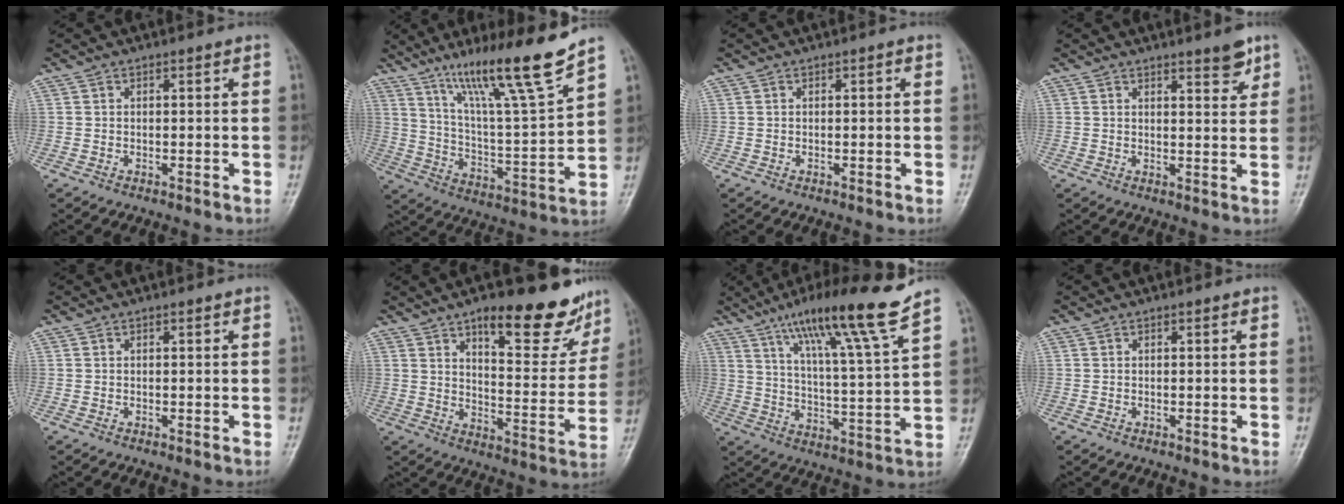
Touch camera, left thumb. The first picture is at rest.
{"total": 18.2, "force": [13.0, 0.7, 12.7], "torque": [-0.192, -0.073, 0.225]}
{"total": 0.0}
{"total": 4.2, "force": [3.0, 1.2, 2.7], "torque": [-0.023, -0.021, 0.040]}
{"total": 0.0}
{"total": 18.4, "force": [12.4, 6.3, 12.0], "torque": [-0.105, -0.072, 0.179]}
{"total": 16.8, "force": [11.8, 0.2, 11.9], "torque": [-0.185, -0.057, 0.195]}
{"total": 0.0}